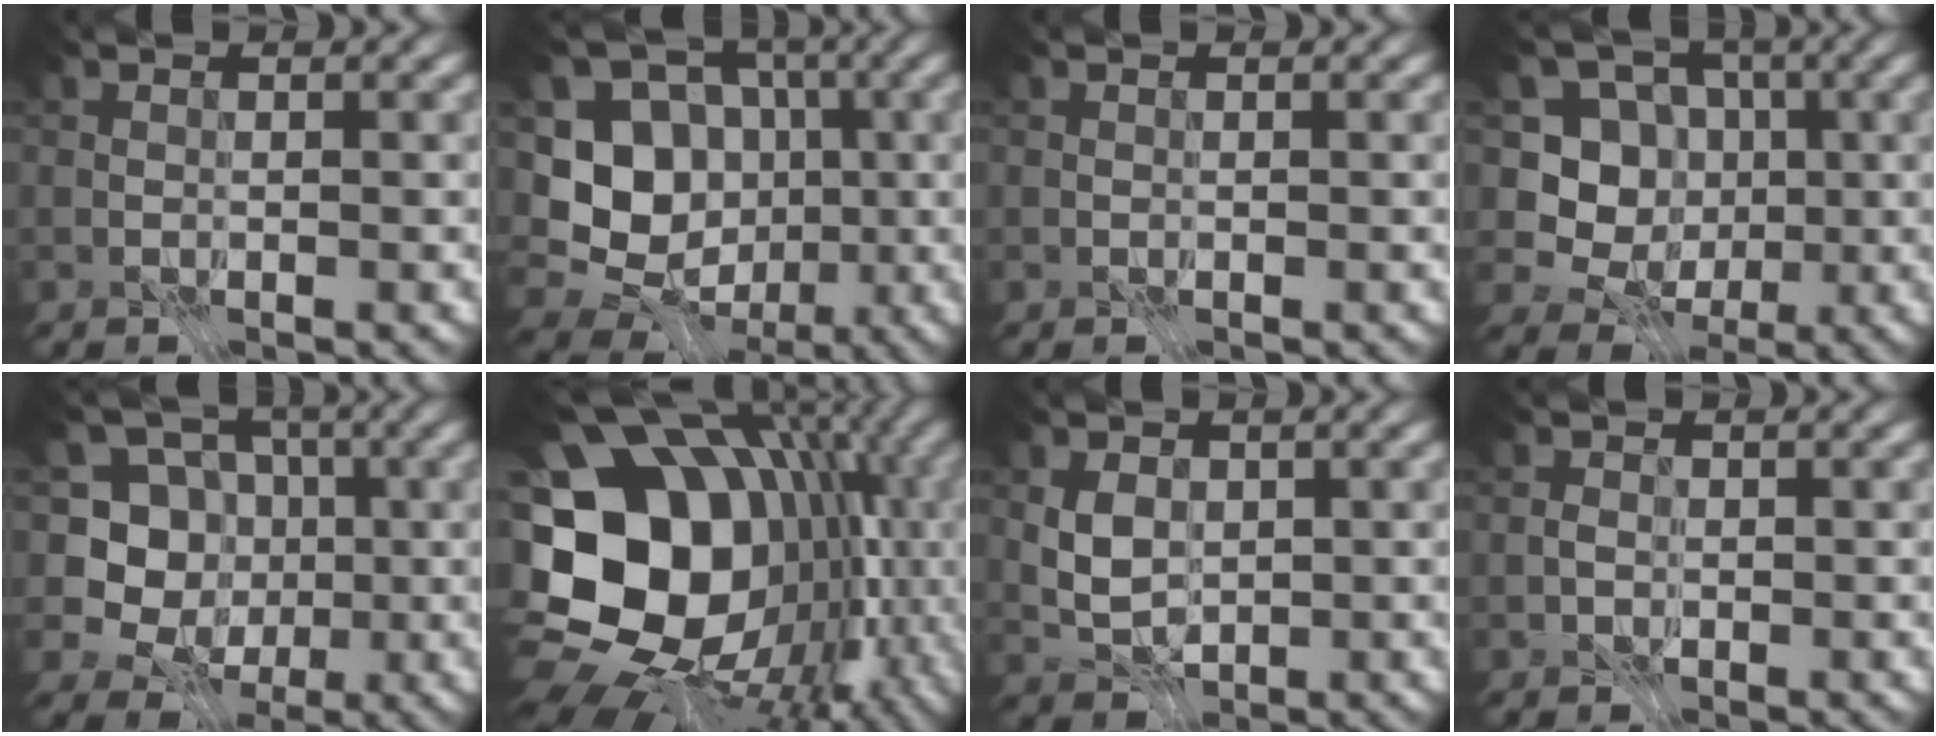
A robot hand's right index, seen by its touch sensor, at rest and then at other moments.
{"total": 9.4, "force": [-2.0, 8.0, 4.6], "torque": [-0.080, -0.003, -0.046]}
{"total": 0.0}
{"total": 7.5, "force": [-1.2, 6.9, 2.5], "torque": [-0.042, 0.015, -0.049]}
{"total": 8.4, "force": [-1.5, 7.8, 2.9], "torque": [-0.058, 0.021, -0.056]}
{"total": 17.8, "force": [-1.0, 14.0, 10.9], "torque": [-0.187, 0.017, -0.009]}
{"total": 2.9, "force": [-0.2, 2.2, 1.9], "torque": [-0.036, -0.008, -0.004]}
{"total": 1.0, "force": [-0.5, 0.8, 0.3], "torque": [-0.003, -0.002, -0.013]}